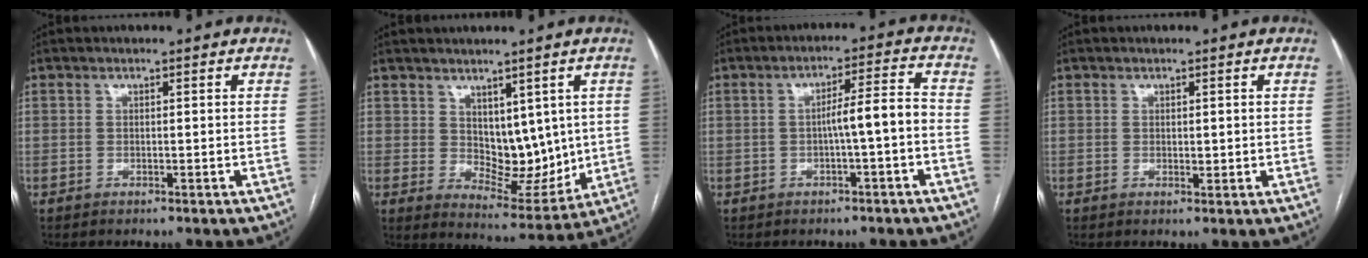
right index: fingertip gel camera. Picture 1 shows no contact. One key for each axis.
{"total": 8.8, "fx": 2.3, "fy": 5.5, "fz": 6.5, "tx": -0.089, "ty": -0.007, "tz": 0.060}
{"total": 5.4, "fx": -1.2, "fy": 0.0, "fz": 5.2, "tx": -0.079, "ty": 0.017, "tz": -0.016}
{"total": 1.3, "fx": 0.3, "fy": 0.7, "fz": 1.0, "tx": -0.013, "ty": -0.005, "tz": 0.005}